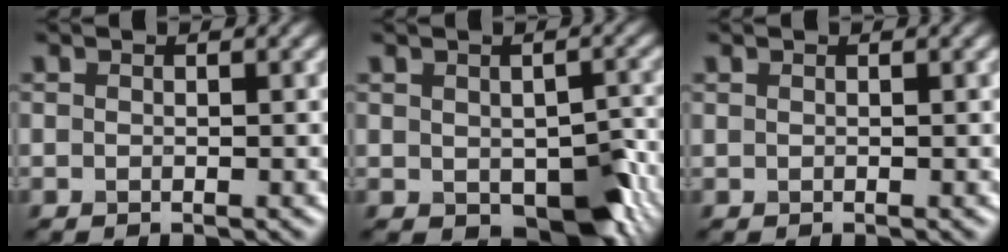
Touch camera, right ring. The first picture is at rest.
{"total": 6.4, "force": [-2.1, 3.5, 4.9], "torque": [-0.073, -0.018, -0.017]}
{"total": 0.0}